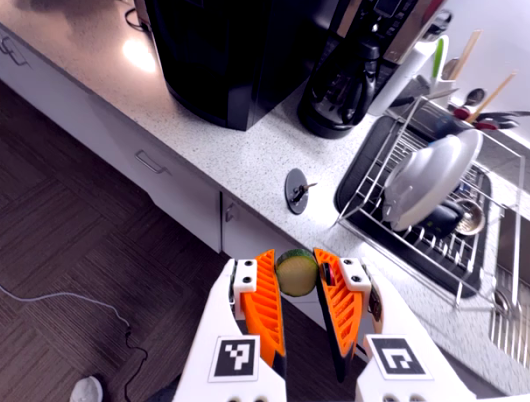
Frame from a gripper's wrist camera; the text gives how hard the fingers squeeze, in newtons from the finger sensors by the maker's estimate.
{"total": 11.0, "left": 10.9, "right": 11.2}